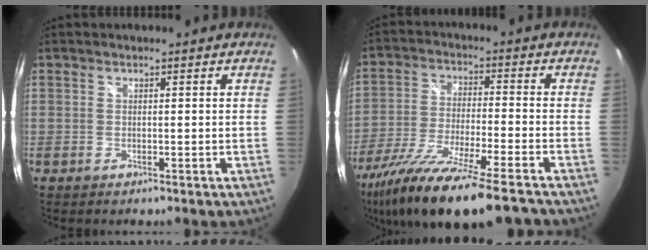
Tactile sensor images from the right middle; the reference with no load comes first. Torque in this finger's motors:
{"motor_torque": [2.14, 0.00, 0.49, 0.21]}